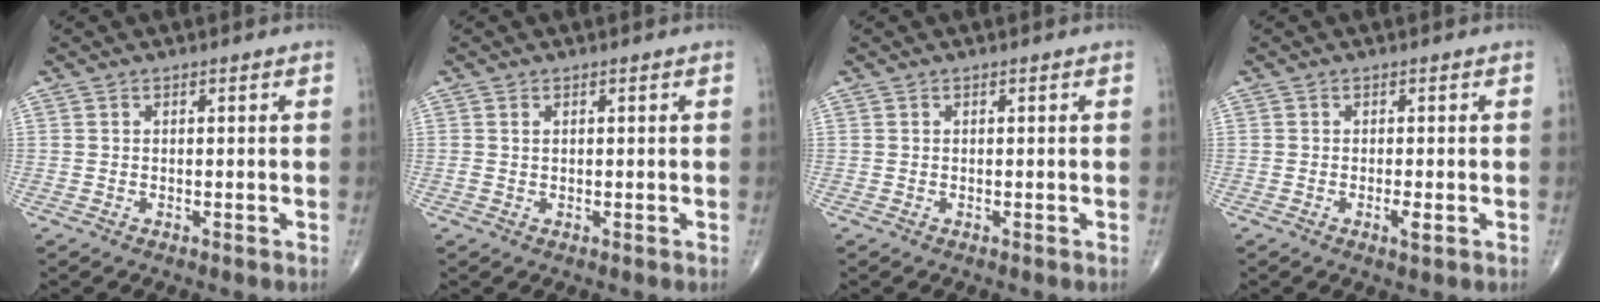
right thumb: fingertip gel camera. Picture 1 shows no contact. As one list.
[{"total": 0.9, "force": [0.3, 0.5, 0.7], "torque": [-0.018, 0.001, 0.008]}, {"total": 0.0}, {"total": 1.7, "force": [-0.6, 0.4, 1.6], "torque": [-0.031, -0.005, -0.011]}]